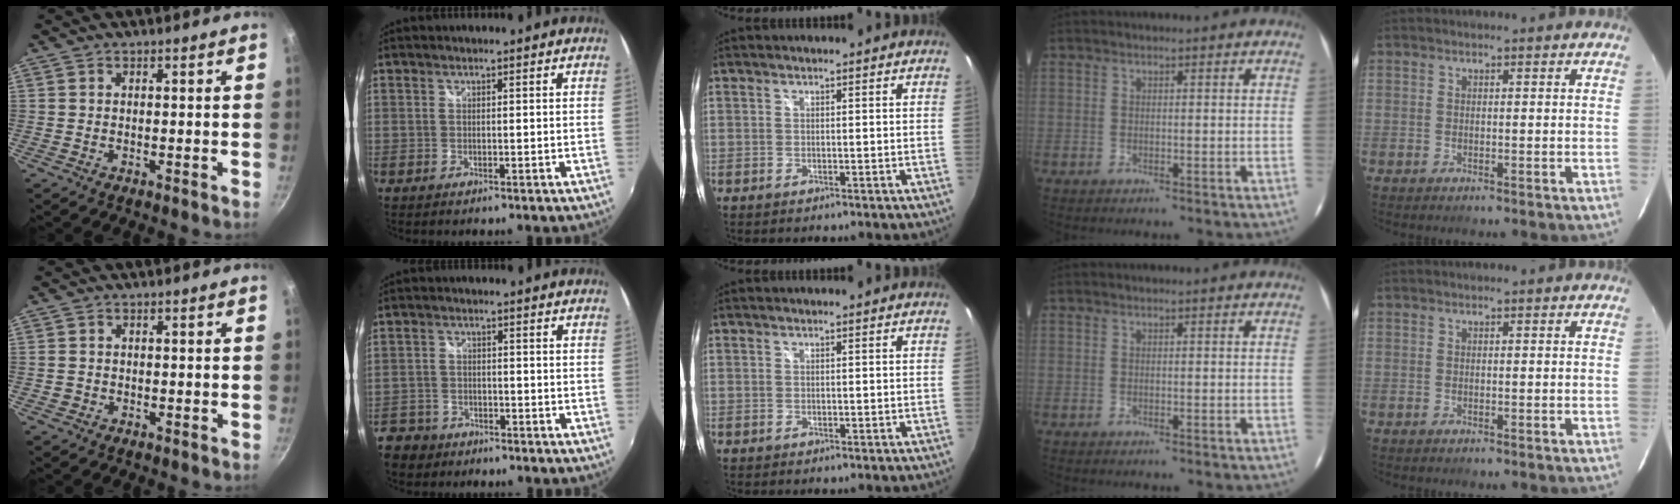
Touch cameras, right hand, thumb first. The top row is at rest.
{"thumb": {"total": 1.3, "force": [-0.4, 1.2, 0.3], "torque": [-0.005, 0.003, -0.004]}, "index": {"total": 8.2, "force": [-5.2, 6.0, 2.0], "torque": [-0.078, 0.012, -0.092]}}